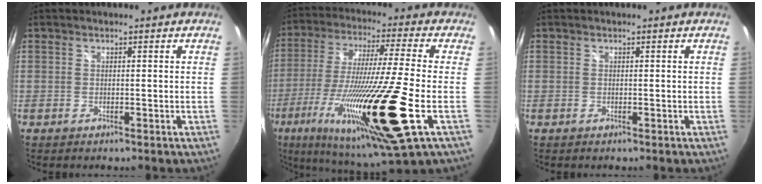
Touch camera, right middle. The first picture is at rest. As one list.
[{"total": 25.6, "force": [-9.6, 1.5, 23.7], "torque": [-0.439, -0.074, -0.169]}, {"total": 0.0}]